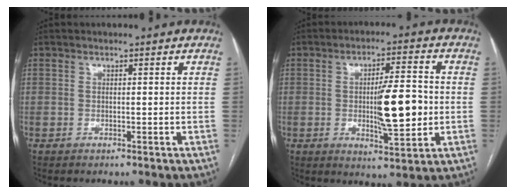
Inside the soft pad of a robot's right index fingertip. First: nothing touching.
{"total": 10.0, "force": [-0.8, 2.0, 9.8], "torque": [-0.156, -0.002, -0.010]}